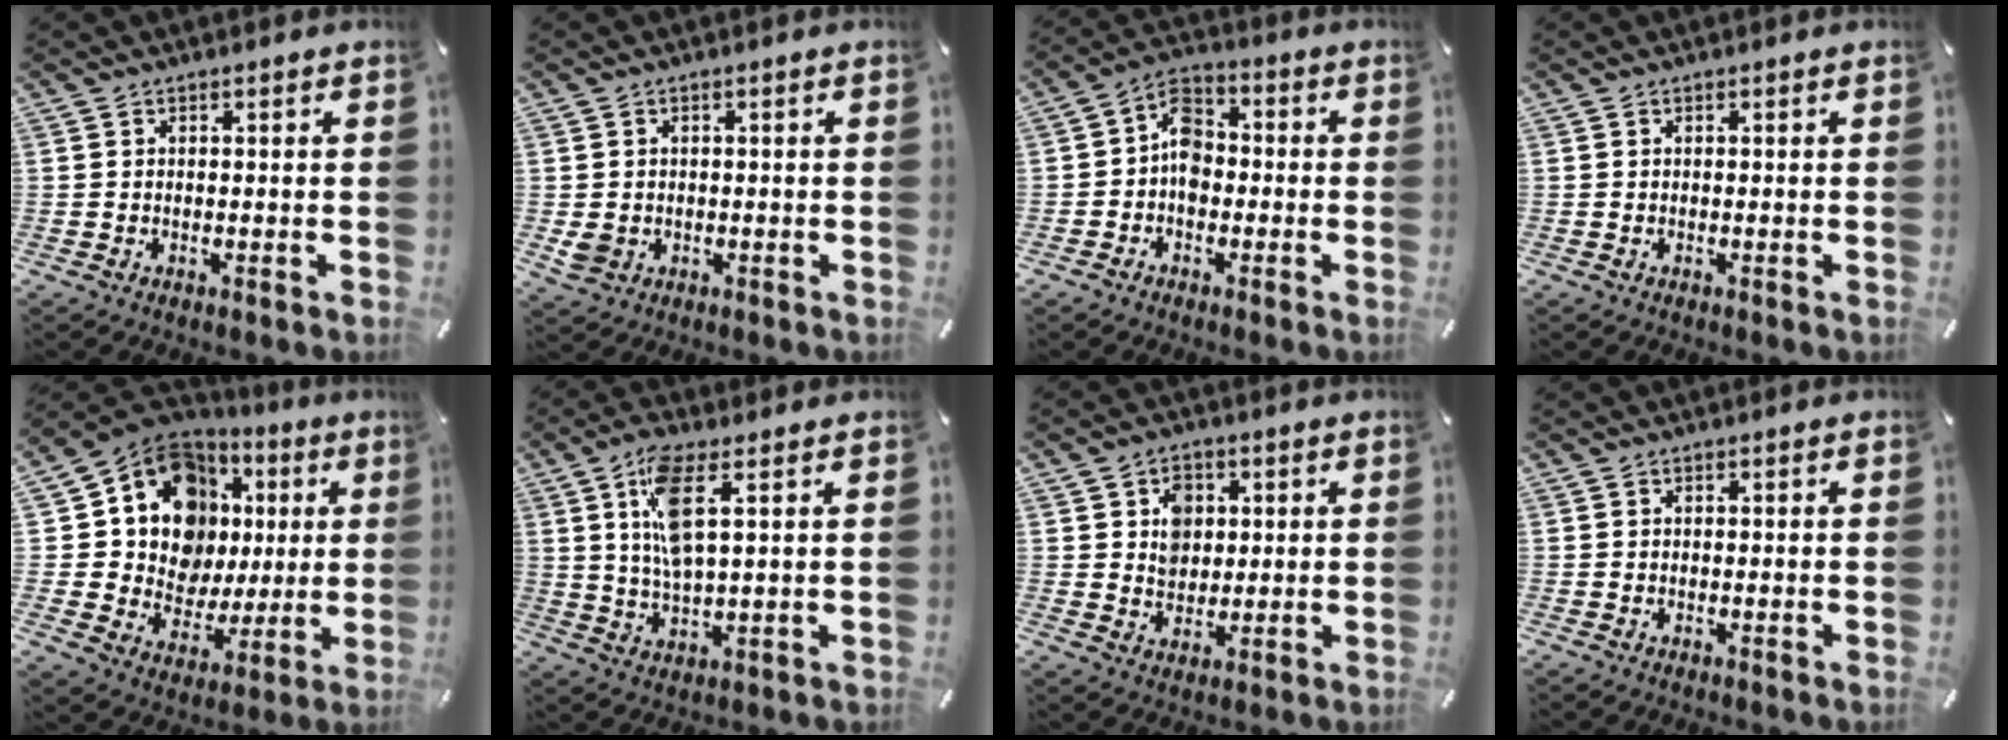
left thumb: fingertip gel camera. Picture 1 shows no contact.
{"total": 2.8, "force": [-0.2, 2.5, 1.2], "torque": [-0.028, 0.002, -0.004]}
{"total": 7.3, "force": [-1.4, 5.4, 4.7], "torque": [-0.081, 0.021, -0.024]}
{"total": 0.0}
{"total": 14.8, "force": [5.2, 12.2, 6.4], "torque": [-0.105, -0.052, 0.104]}
{"total": 10.5, "force": [3.0, 3.6, 9.4], "torque": [-0.197, -0.006, 0.046]}
{"total": 6.1, "force": [1.2, 5.4, 2.6], "torque": [-0.033, 0.000, 0.016]}
{"total": 0.0}